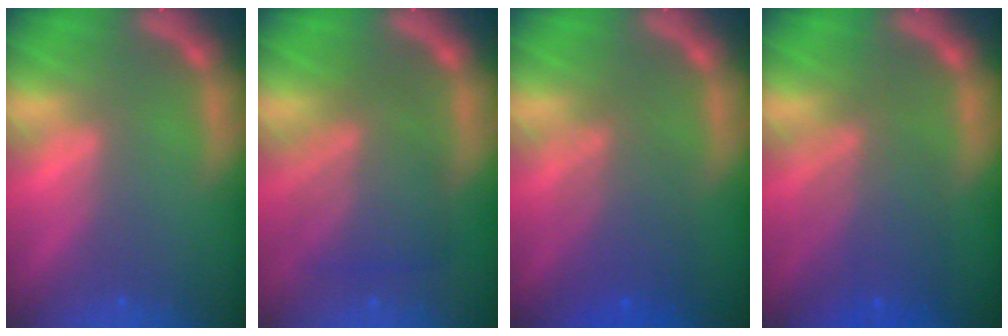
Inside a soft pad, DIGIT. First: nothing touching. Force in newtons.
{"total": 6.5}
{"total": 5.1}
{"total": 6.0}